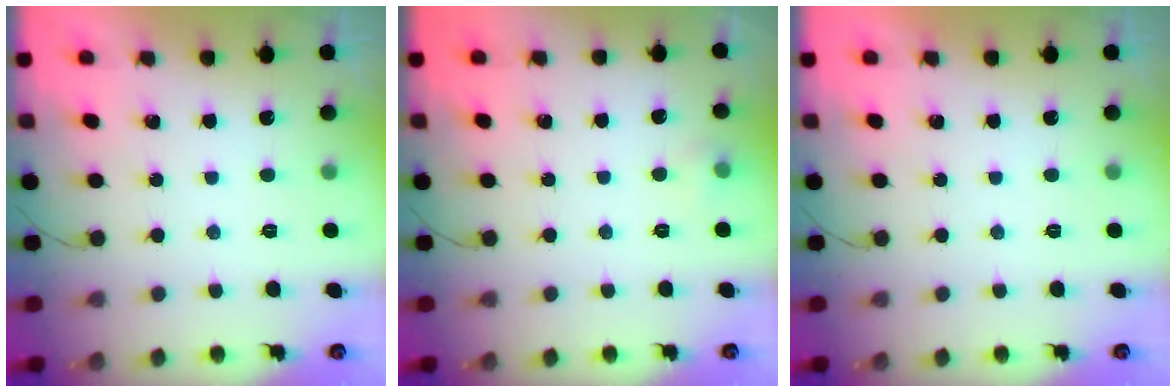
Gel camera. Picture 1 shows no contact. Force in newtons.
{"total": 4.8, "press": 3.8, "slide": 2.8}
{"total": 0.0}